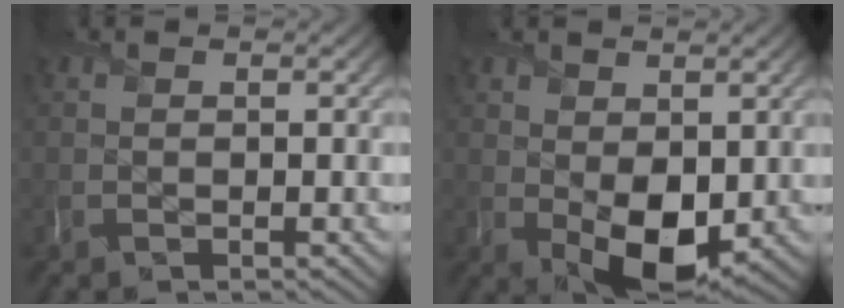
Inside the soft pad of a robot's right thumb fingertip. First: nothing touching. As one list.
[{"total": 6.3, "force": [0.1, 4.0, 4.8], "torque": [-0.093, -0.017, 0.011]}]